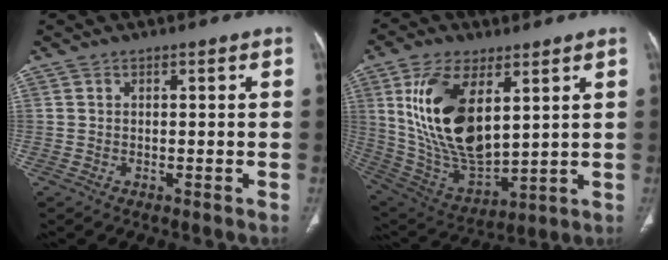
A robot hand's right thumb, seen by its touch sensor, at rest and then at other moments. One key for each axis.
{"total": 20.3, "fx": 6.3, "fy": 10.1, "fz": 16.5, "tx": -0.303, "ty": -0.030, "tz": 0.133}